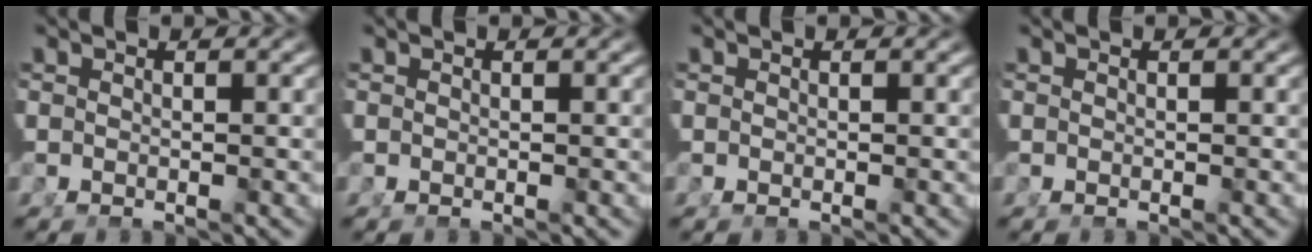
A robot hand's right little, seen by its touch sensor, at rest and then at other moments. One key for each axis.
{"total": 0.0}
{"total": 0.0}
{"total": 0.0}